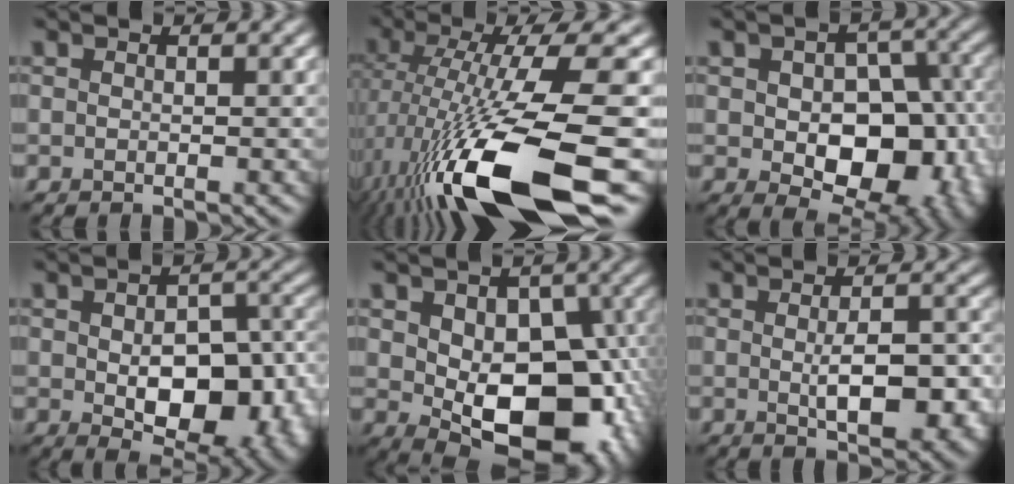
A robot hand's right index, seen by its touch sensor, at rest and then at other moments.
{"total": 14.8, "force": [-5.8, 3.6, 13.1], "torque": [-0.248, -0.022, -0.087]}
{"total": 12.9, "force": [-2.1, 8.4, 9.5], "torque": [-0.106, -0.022, -0.013]}
{"total": 11.4, "force": [-2.2, 6.5, 9.1], "torque": [-0.134, -0.022, -0.016]}
{"total": 12.7, "force": [-1.7, 7.9, 9.8], "torque": [-0.119, -0.012, -0.020]}
{"total": 6.1, "force": [-0.8, 2.5, 5.6], "torque": [-0.088, -0.009, -0.007]}